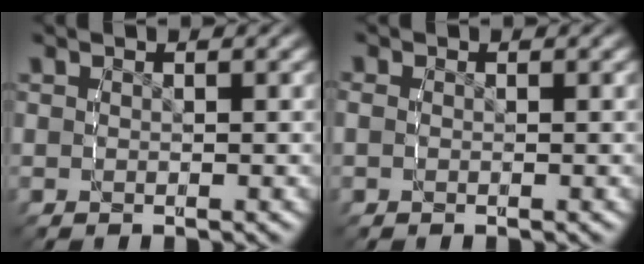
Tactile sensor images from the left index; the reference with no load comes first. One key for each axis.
{"total": 0.8, "fx": 0.0, "fy": 0.7, "fz": 0.5, "tx": -0.012, "ty": -0.002, "tz": 0.000}